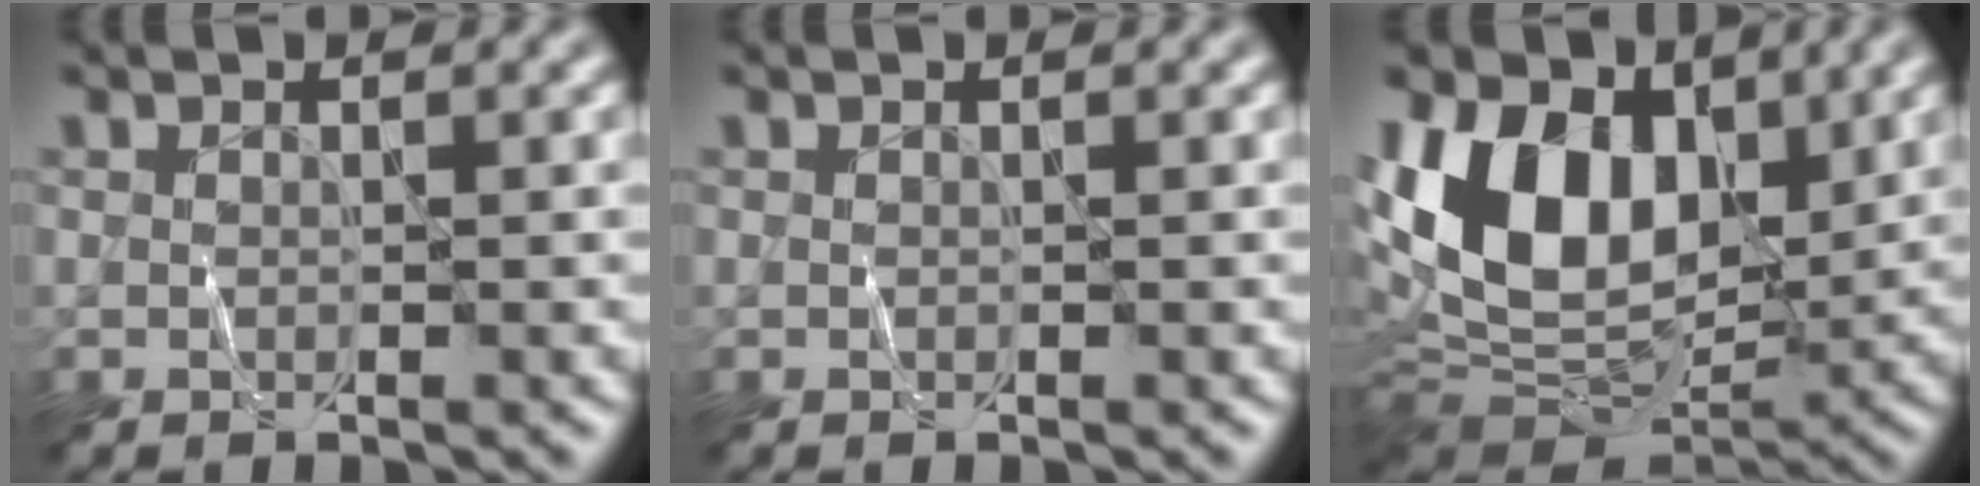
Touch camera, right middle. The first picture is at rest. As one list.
[{"total": 0.0}, {"total": 13.4, "force": [3.6, 8.6, 9.7], "torque": [-0.182, 0.008, 0.055]}]